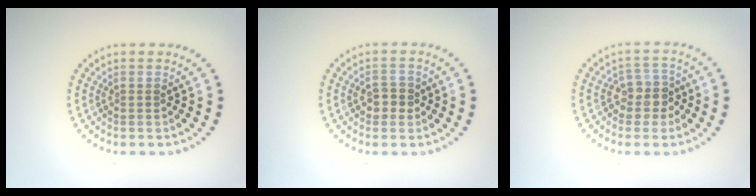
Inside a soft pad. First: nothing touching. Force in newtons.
{"total": 1.9, "press": 1.8, "slide": 0.4}
{"total": 2.5, "press": 2.2, "slide": 1.2}